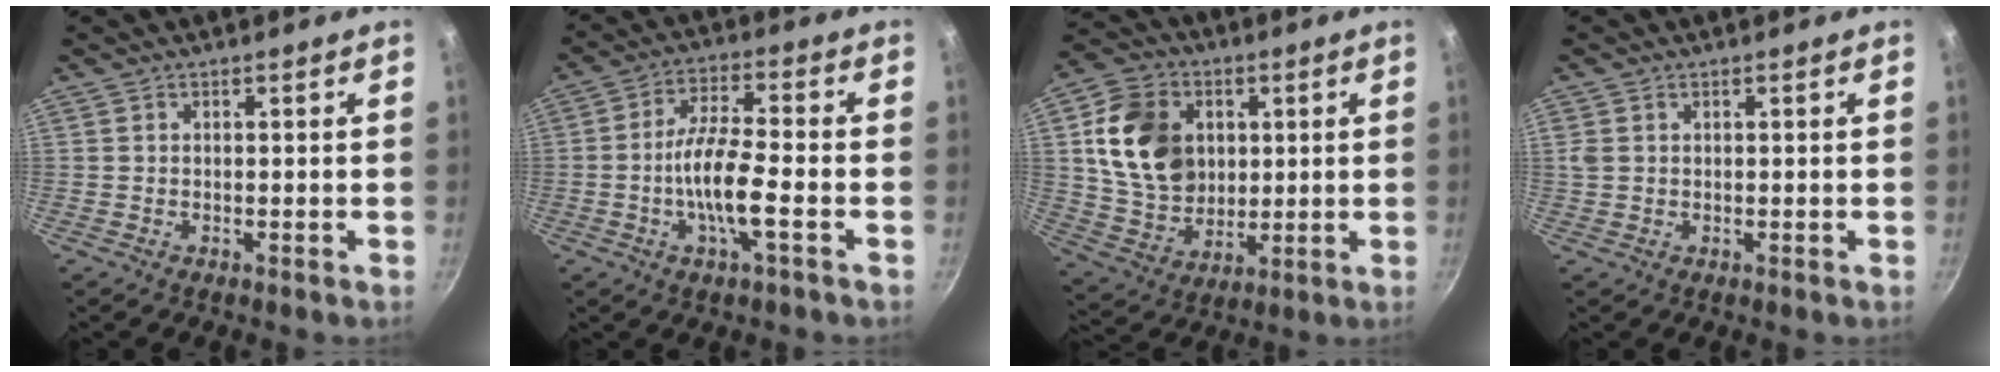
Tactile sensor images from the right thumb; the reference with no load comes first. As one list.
[{"total": 9.9, "force": [-2.7, 2.4, 9.2], "torque": [-0.175, 0.023, -0.057]}, {"total": 17.1, "force": [3.4, 13.4, 10.0], "torque": [-0.152, -0.004, 0.068]}, {"total": 1.8, "force": [0.6, 1.4, 0.9], "torque": [-0.017, 0.004, 0.015]}]